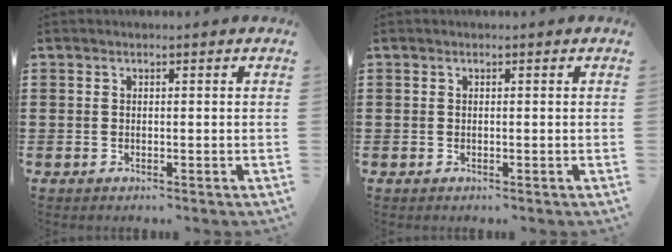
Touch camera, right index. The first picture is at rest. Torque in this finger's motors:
{"motor_torque": [2.14, 0.00, 0.04, 0.02]}